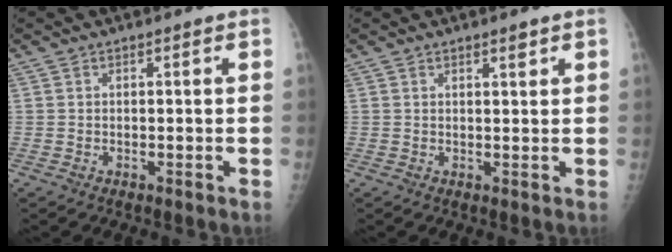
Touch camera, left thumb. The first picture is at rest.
{"total": 1.6, "force": [1.1, 0.5, 1.0], "torque": [-0.009, -0.007, 0.017]}